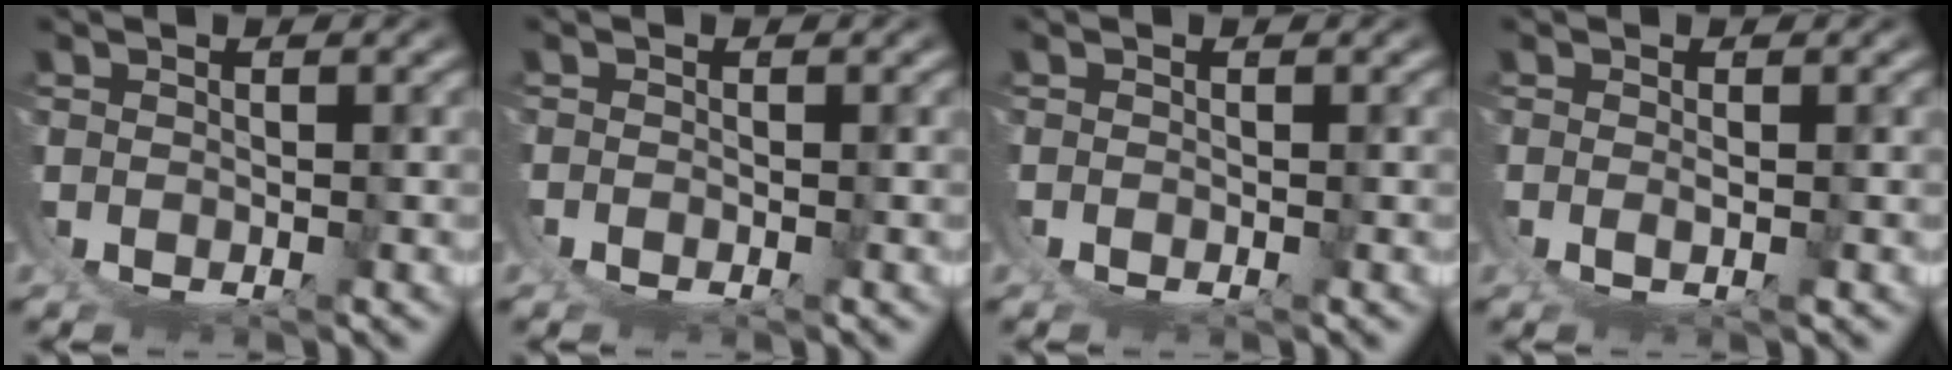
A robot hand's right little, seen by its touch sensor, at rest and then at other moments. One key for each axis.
{"total": 0.5, "fx": -0.1, "fy": 0.1, "fz": 0.5, "tx": -0.011, "ty": -0.002, "tz": -0.002}
{"total": 0.0}
{"total": 1.7, "fx": 0.8, "fy": -1.0, "fz": 1.2, "tx": -0.020, "ty": -0.002, "tz": 0.018}